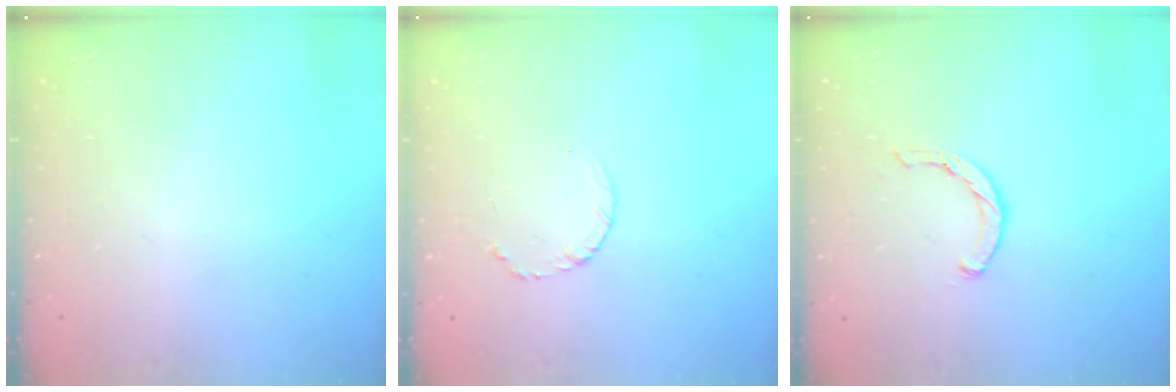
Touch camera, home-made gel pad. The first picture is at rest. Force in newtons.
{"total": 3.3, "press": 3.3, "slide": 0.3}
{"total": 1.4, "press": 1.3, "slide": 0.3}